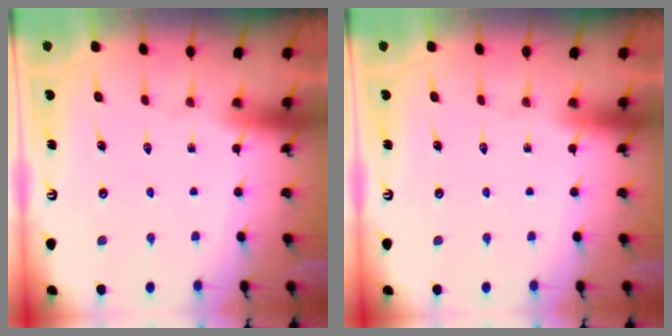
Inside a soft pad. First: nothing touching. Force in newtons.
{"total": 0.0}